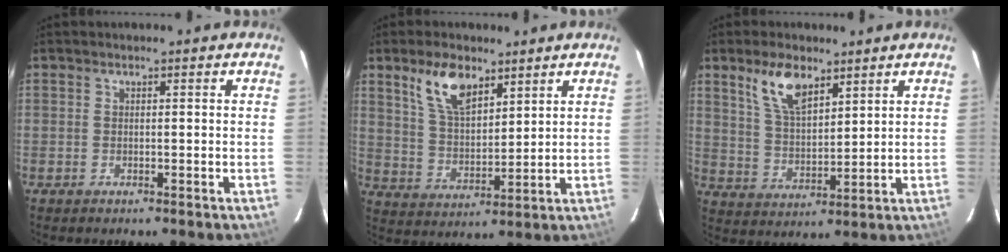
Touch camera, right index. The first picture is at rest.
{"total": 9.9, "force": [6.0, 4.7, 6.2], "torque": [-0.115, 0.010, 0.123]}
{"total": 9.1, "force": [5.6, 4.0, 5.8], "torque": [-0.109, 0.009, 0.116]}